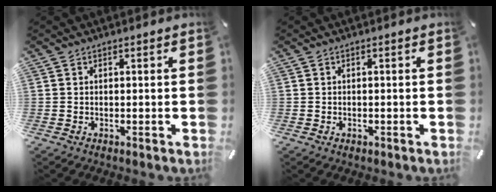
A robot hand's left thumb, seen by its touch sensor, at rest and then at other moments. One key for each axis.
{"total": 0.7, "fx": -0.2, "fy": 0.5, "fz": 0.4, "tx": -0.008, "ty": 0.002, "tz": -0.005}